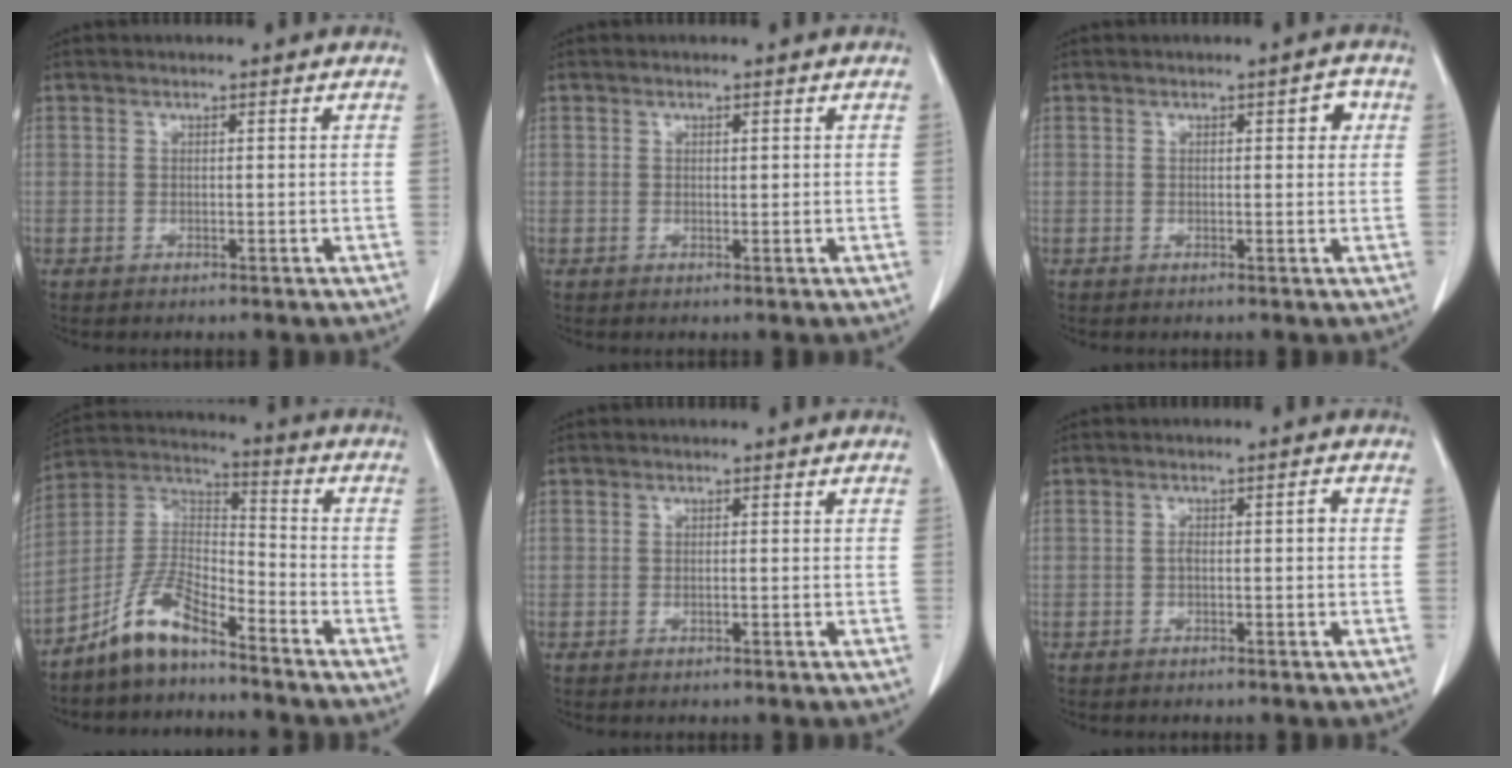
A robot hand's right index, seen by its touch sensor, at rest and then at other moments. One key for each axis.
{"total": 0.6, "fx": 0.3, "fy": 0.3, "fz": 0.5, "tx": -0.007, "ty": -0.002, "tz": 0.003}
{"total": 2.5, "fx": 0.9, "fy": 0.9, "fz": 2.1, "tx": -0.021, "ty": 0.004, "tz": 0.008}
{"total": 9.5, "fx": -7.3, "fy": 2.6, "fz": 5.5, "tx": -0.119, "ty": 0.018, "tz": -0.144}
{"total": 0.0}
{"total": 1.9, "fx": -0.2, "fy": 0.6, "fz": 1.8, "tx": -0.030, "ty": 0.003, "tz": -0.003}